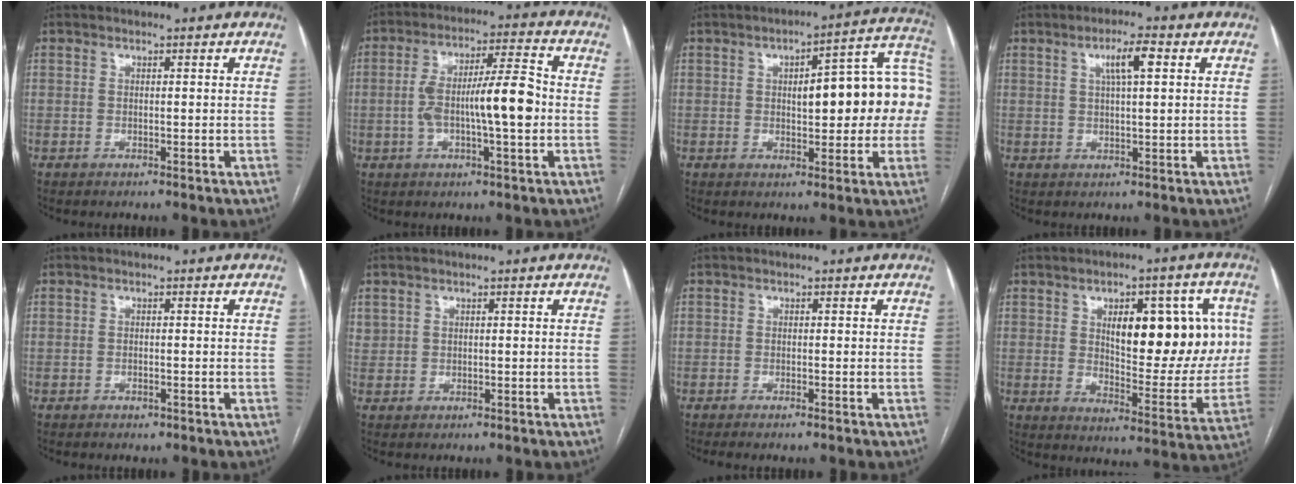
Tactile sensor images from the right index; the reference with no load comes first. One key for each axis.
{"total": 11.6, "fx": -1.3, "fy": 1.9, "fz": 11.4, "tx": -0.200, "ty": 0.019, "tz": -0.022}
{"total": 16.1, "fx": 1.2, "fy": 4.9, "fz": 15.3, "tx": -0.196, "ty": 0.042, "tz": 0.018}
{"total": 4.7, "fx": 1.7, "fy": 0.5, "fz": 4.4, "tx": -0.080, "ty": 0.007, "tz": 0.032}
{"total": 0.8, "fx": -0.6, "fy": 0.5, "fz": 0.4, "tx": -0.009, "ty": 0.000, "tz": -0.005}
{"total": 1.2, "fx": 0.6, "fy": 1.0, "fz": 0.1, "tx": 0.007, "ty": 0.008, "tz": 0.010}
{"total": 1.4, "fx": -1.2, "fy": -0.2, "fz": 0.8, "tx": -0.013, "ty": -0.002, "tz": -0.018}
{"total": 17.1, "fx": 4.2, "fy": 6.4, "fz": 15.3, "tx": -0.196, "ty": 0.010, "tz": 0.069}